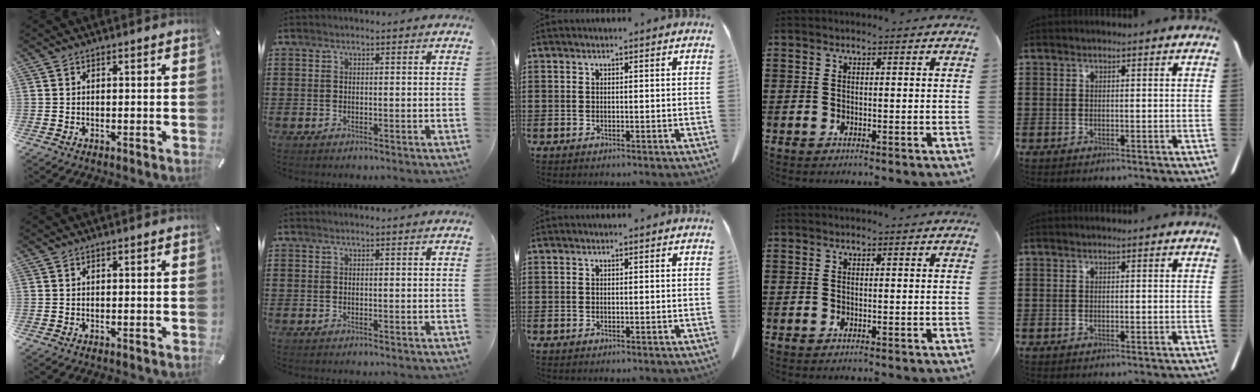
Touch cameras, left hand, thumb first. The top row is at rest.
{}